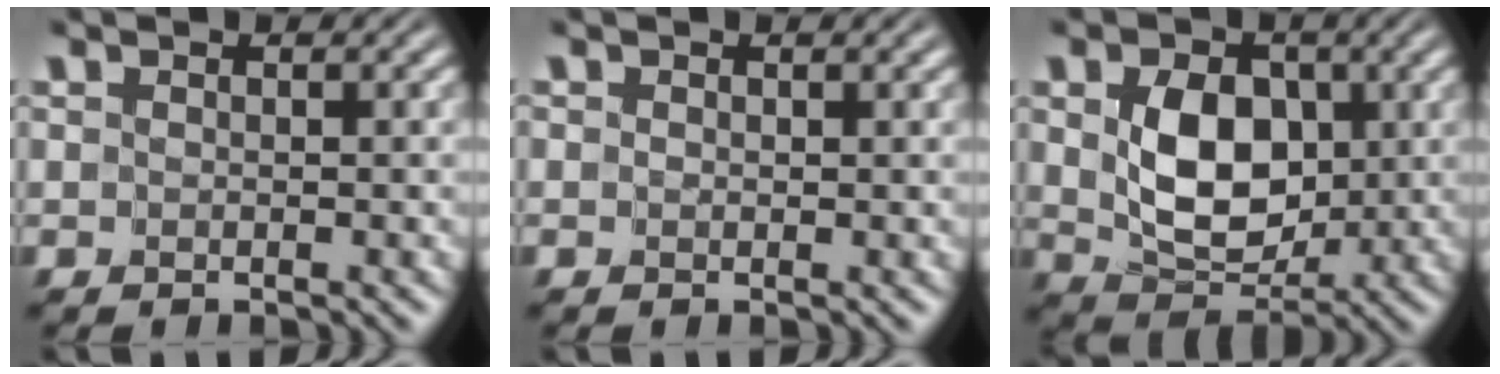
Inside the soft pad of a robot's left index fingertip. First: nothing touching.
{"total": 0.0}
{"total": 5.6, "force": [0.5, 4.1, 3.8], "torque": [-0.075, -0.010, 0.015]}